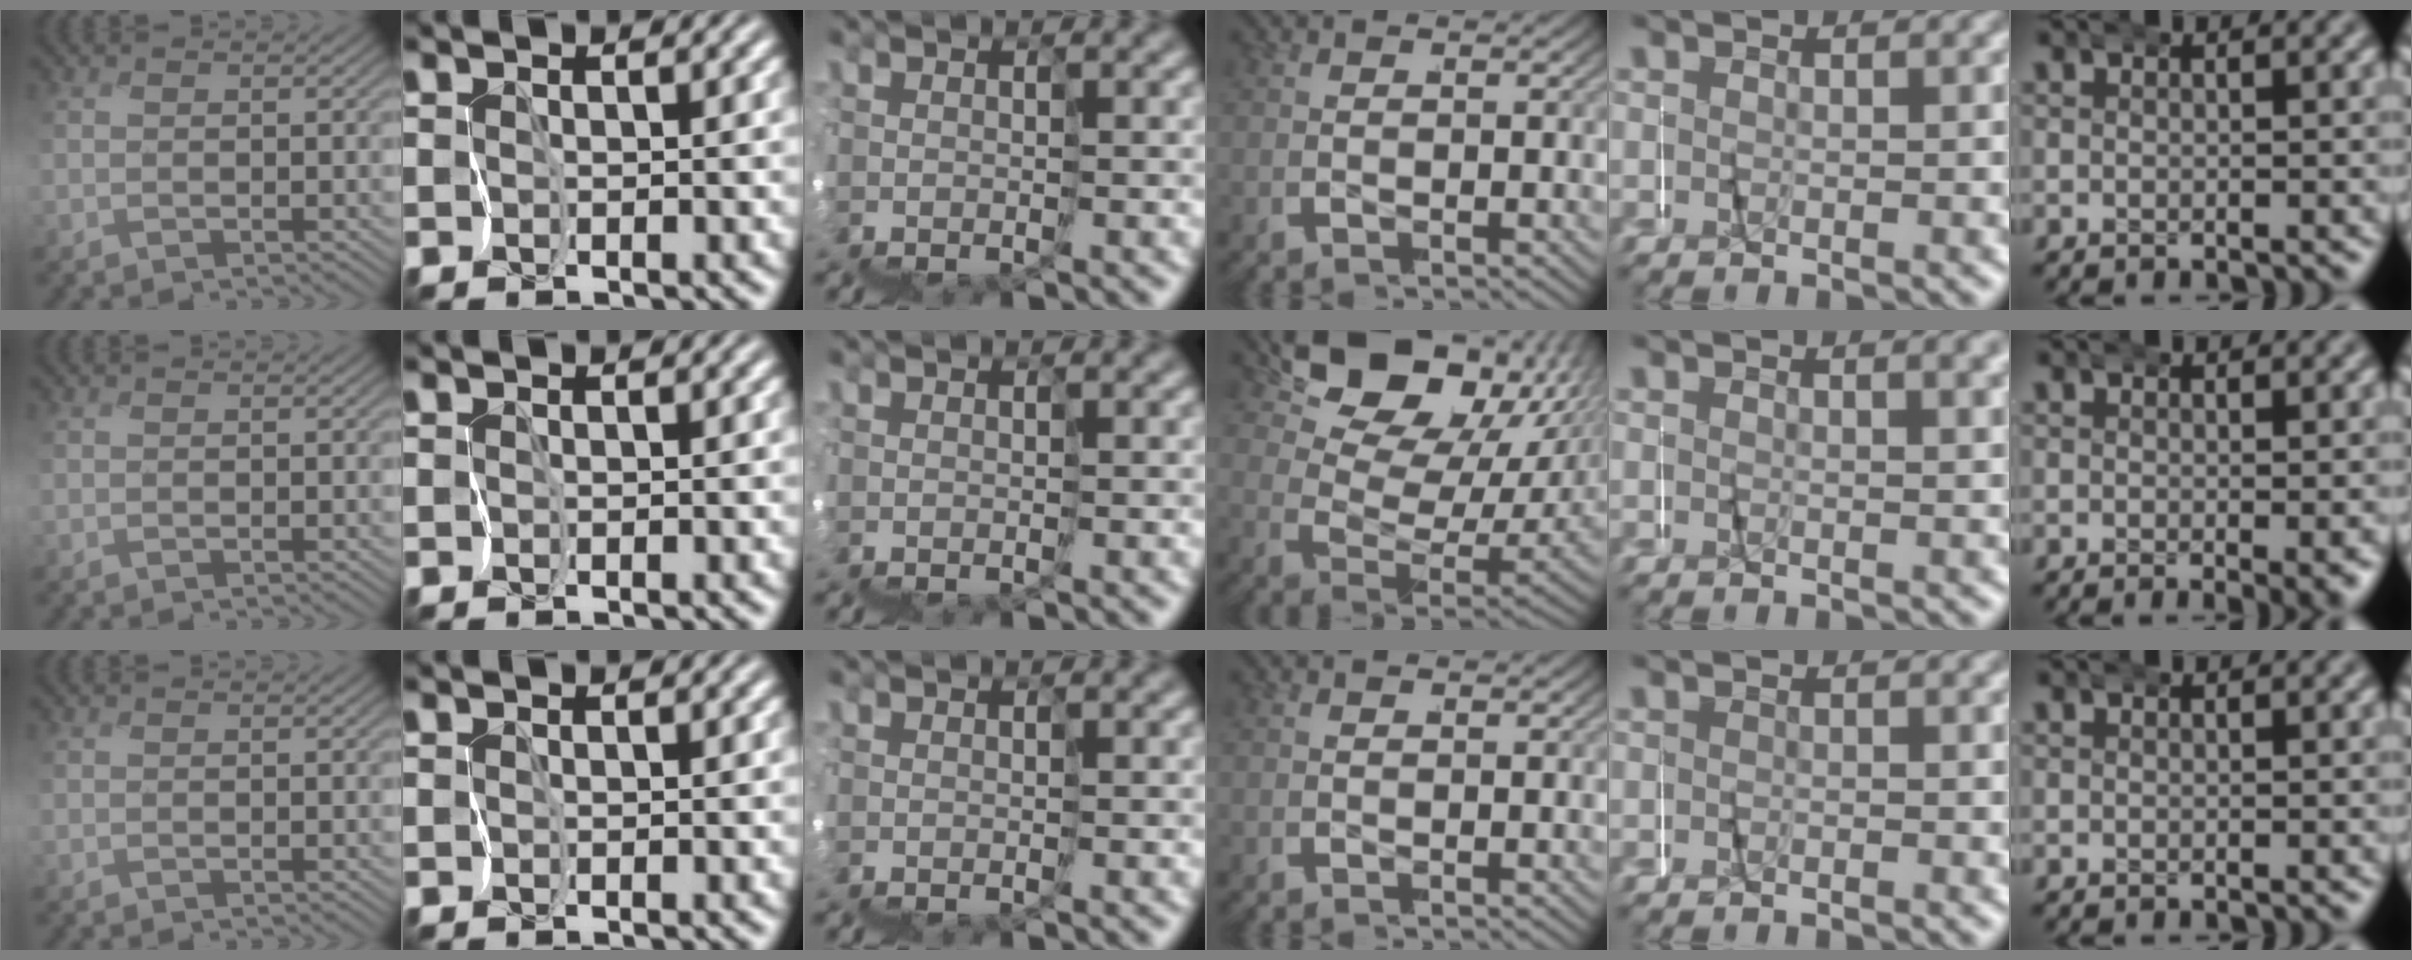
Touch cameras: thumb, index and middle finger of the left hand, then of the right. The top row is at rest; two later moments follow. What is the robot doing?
{"motion": "wrap", "object": "napkin"}